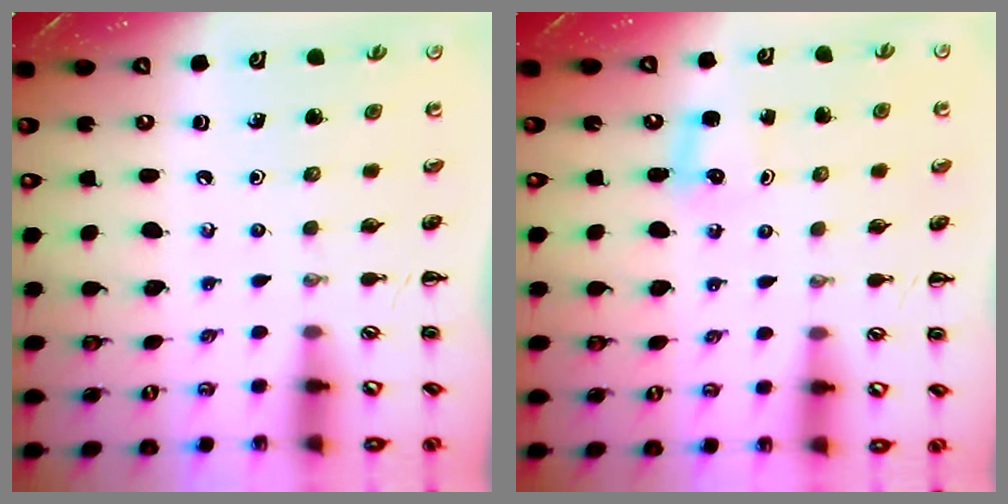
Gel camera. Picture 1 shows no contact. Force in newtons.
{"total": 2.6, "press": 2.5, "slide": 0.7}